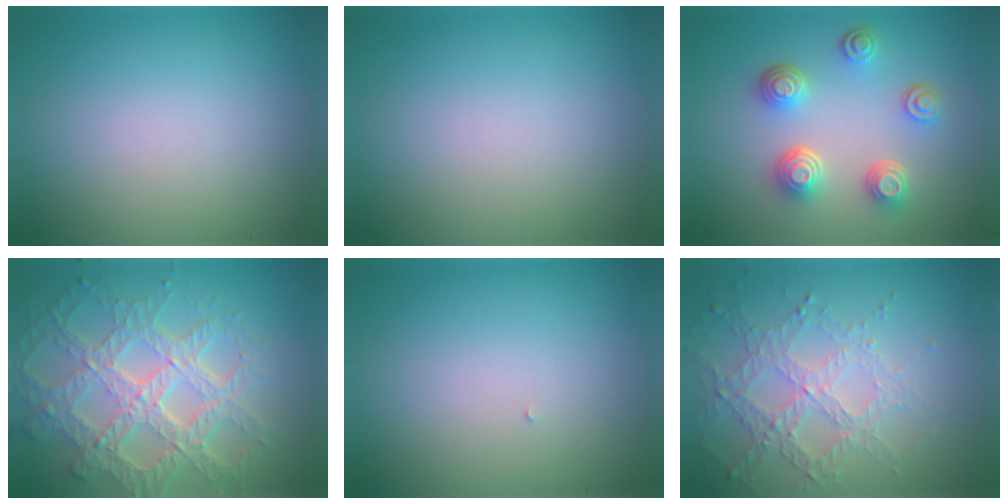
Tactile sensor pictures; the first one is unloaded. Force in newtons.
{"total": 0.0}
{"total": 4.5, "press": 3.5, "slide": 2.8}
{"total": 7.9, "press": 5.7, "slide": 5.4}
{"total": 0.0}
{"total": 4.6, "press": 3.2, "slide": 3.4}